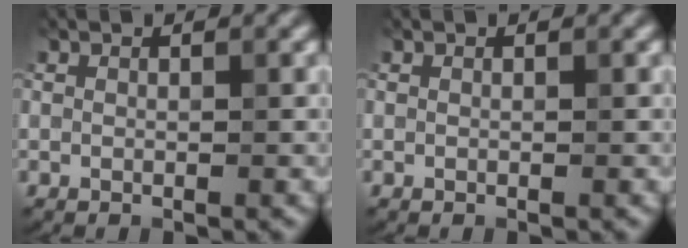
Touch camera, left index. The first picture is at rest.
{"total": 0.0}